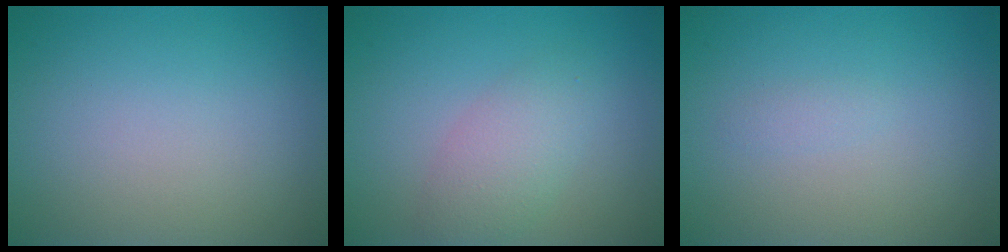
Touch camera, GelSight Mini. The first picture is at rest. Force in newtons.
{"total": 3.0, "press": 3.0, "slide": 0.1}
{"total": 0.6, "press": 0.6, "slide": 0.1}